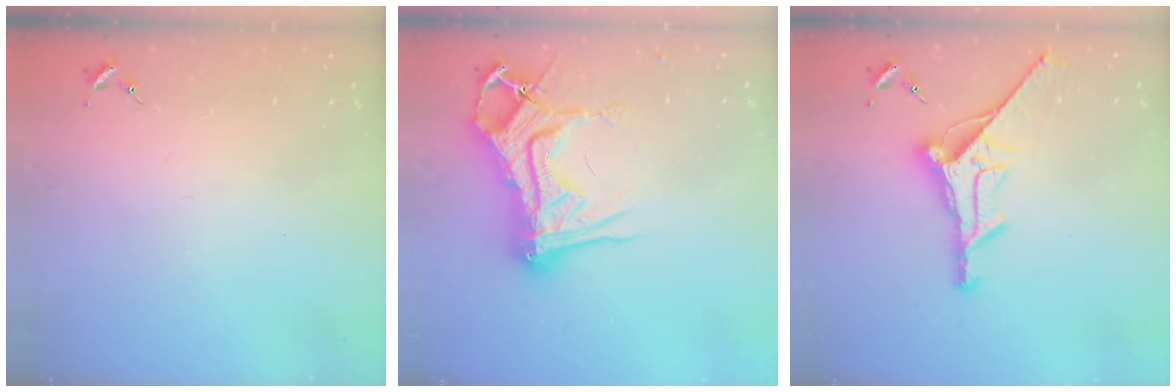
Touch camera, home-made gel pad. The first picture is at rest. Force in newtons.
{"total": 23.0, "press": 22.9, "slide": 2.5}
{"total": 12.7, "press": 12.7, "slide": 1.0}